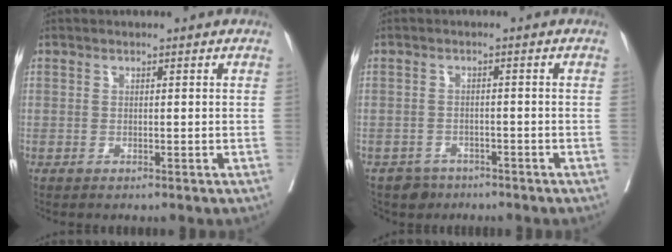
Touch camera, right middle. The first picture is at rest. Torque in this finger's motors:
{"motor_torque": [0.05, -0.06, 0.00, 0.00]}